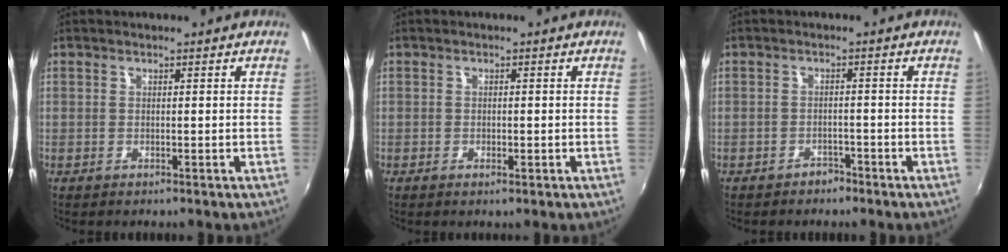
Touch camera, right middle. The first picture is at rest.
{"total": 1.3, "force": [-0.6, 0.7, 0.8], "torque": [-0.013, -0.003, -0.012]}
{"total": 2.4, "force": [-2.0, 1.2, 0.4], "torque": [-0.012, 0.001, -0.029]}